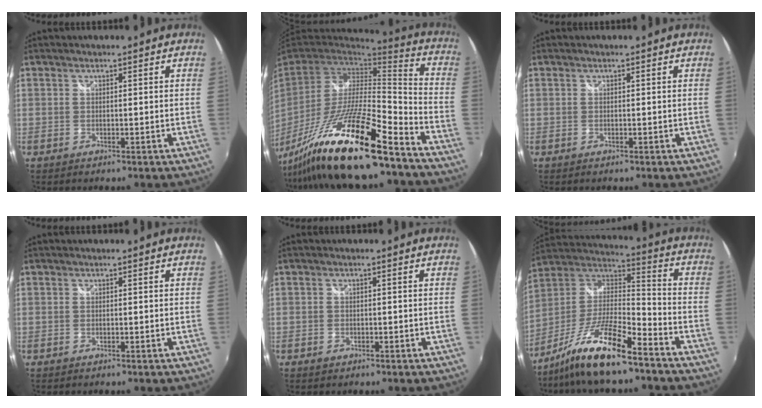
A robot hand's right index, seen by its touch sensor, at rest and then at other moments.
{"total": 24.2, "force": [-17.3, 2.2, 16.8], "torque": [-0.311, -0.048, -0.314]}
{"total": 0.0}
{"total": 0.0}
{"total": 1.2, "force": [-0.7, 0.9, 0.4], "torque": [-0.008, -0.002, -0.011]}
{"total": 16.3, "force": [-11.3, 2.9, 11.4], "torque": [-0.235, -0.007, -0.217]}